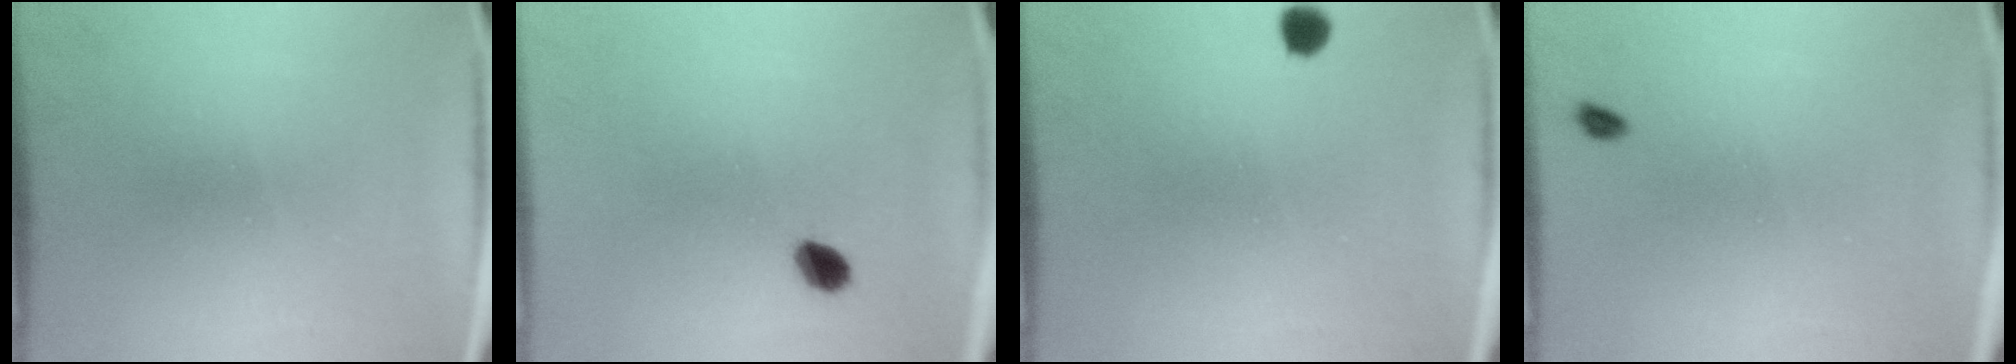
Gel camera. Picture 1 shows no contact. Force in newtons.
{"total": 2.9}
{"total": 2.1}
{"total": 1.1}